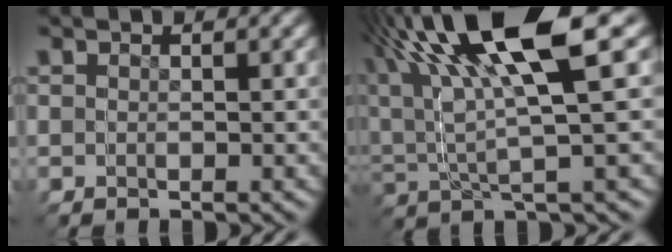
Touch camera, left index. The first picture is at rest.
{"total": 7.6, "force": [4.6, 1.8, 5.8], "torque": [-0.129, 0.033, 0.072]}